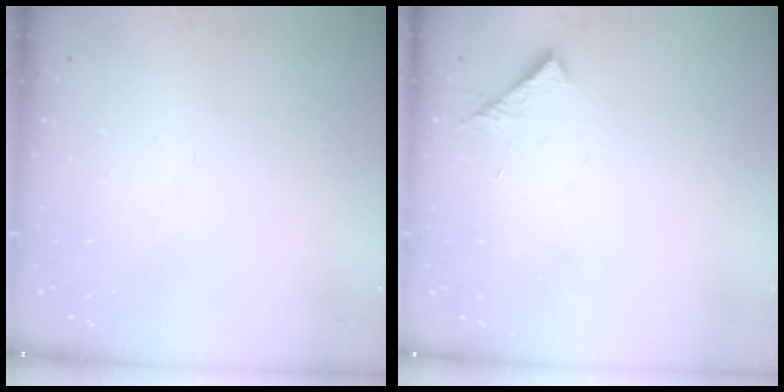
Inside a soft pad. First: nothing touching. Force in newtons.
{"total": 6.9, "press": 6.9, "slide": 0.7}